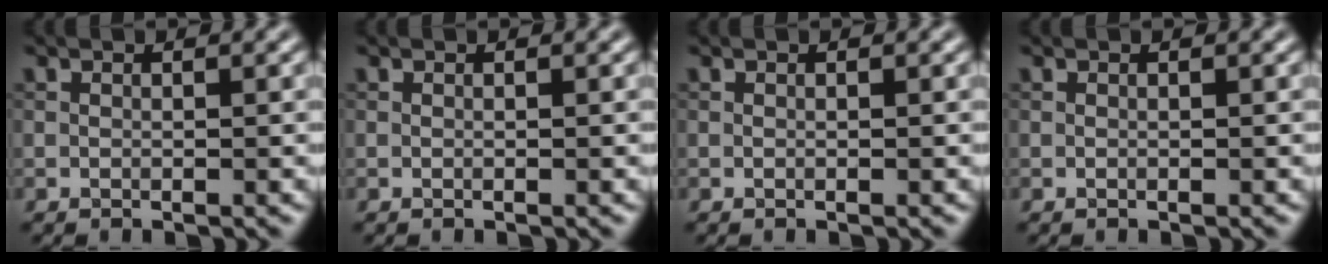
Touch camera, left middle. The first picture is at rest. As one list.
[{"total": 0.0}, {"total": 0.0}, {"total": 0.0}]